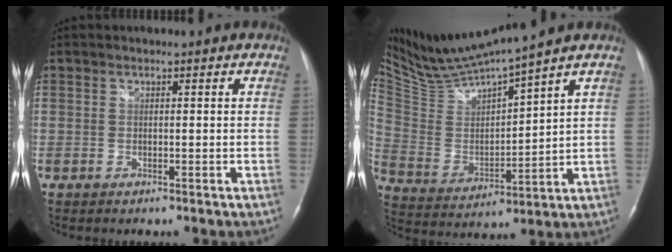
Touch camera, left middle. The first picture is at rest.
{"total": 13.4, "force": [12.4, -1.4, 4.9], "torque": [-0.106, -0.010, 0.249]}